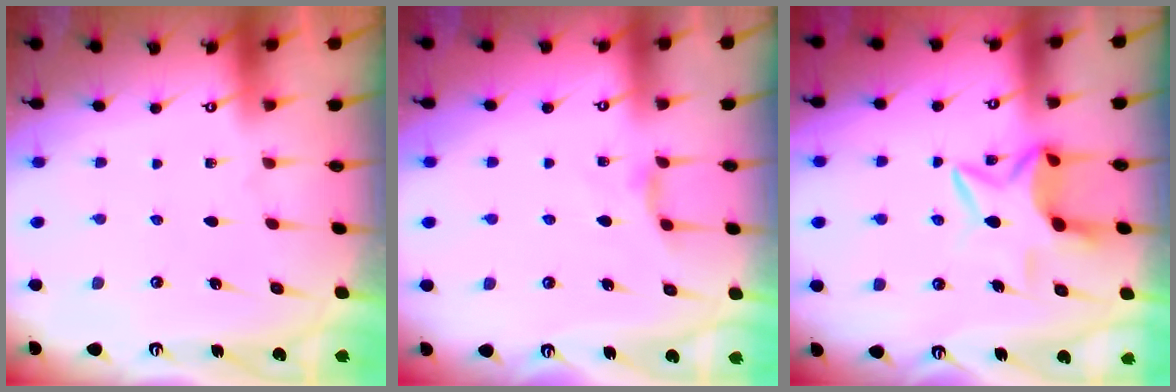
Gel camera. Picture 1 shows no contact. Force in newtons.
{"total": 4.4, "press": 4.3, "slide": 0.7}
{"total": 8.6, "press": 8.5, "slide": 0.8}